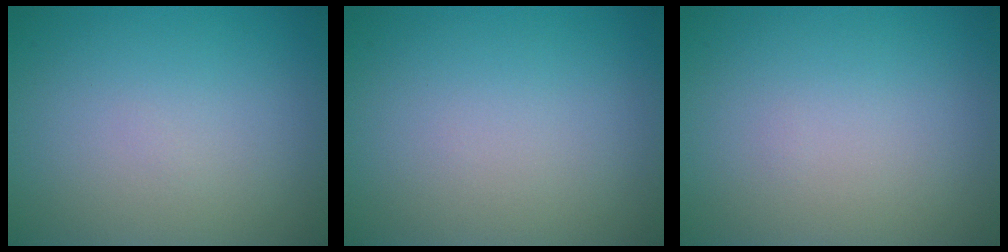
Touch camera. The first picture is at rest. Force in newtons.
{"total": 0.0}
{"total": 0.0}